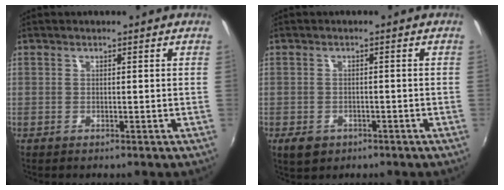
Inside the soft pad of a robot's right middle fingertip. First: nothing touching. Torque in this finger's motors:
{"motor_torque": [0.42, -0.37, 0.10, 0.03]}